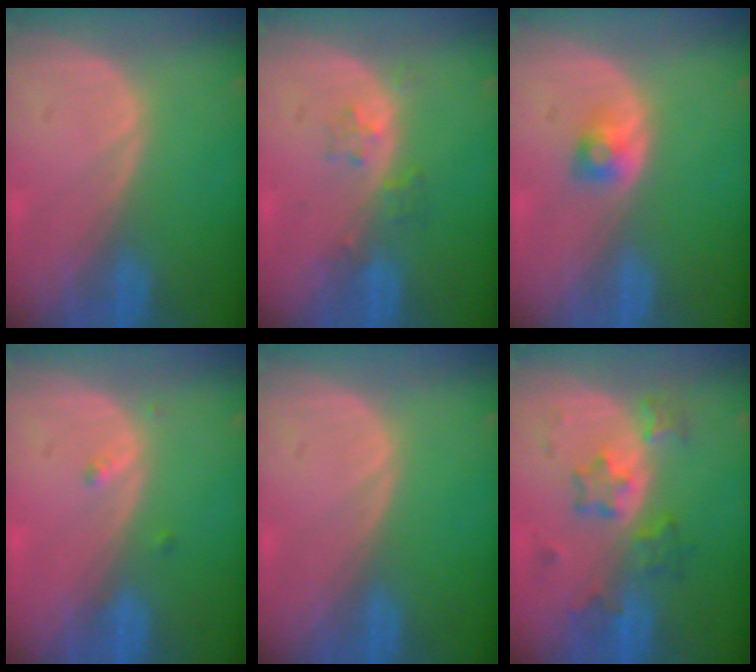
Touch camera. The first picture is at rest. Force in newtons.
{"total": 2.6, "press": 2.6, "slide": 0.2}
{"total": 2.2, "press": 2.2, "slide": 0.3}
{"total": 1.3, "press": 1.1, "slide": 0.7}
{"total": 0.0}
{"total": 5.9, "press": 5.9, "slide": 0.8}